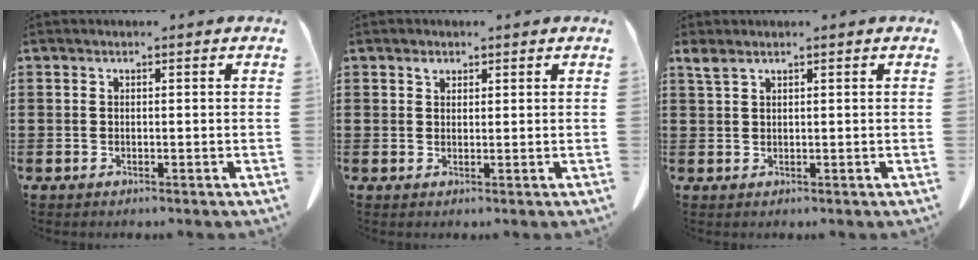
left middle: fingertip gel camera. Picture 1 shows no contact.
{"total": 1.0, "force": [0.6, 0.6, 0.6], "torque": [0.002, -0.006, 0.008]}
{"total": 1.7, "force": [1.1, 0.4, 1.2], "torque": [-0.029, 0.000, 0.022]}